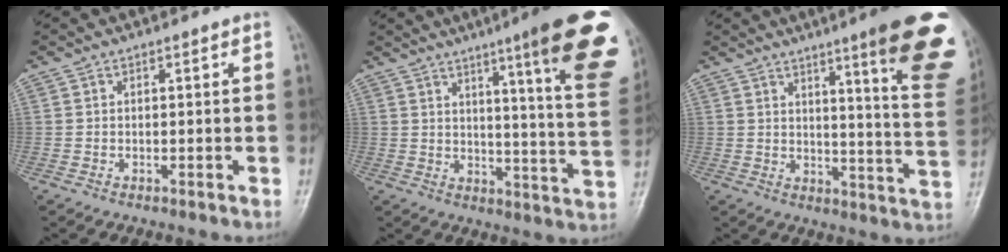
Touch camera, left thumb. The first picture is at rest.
{"total": 21.8, "force": [12.3, 2.5, 17.8], "torque": [-0.207, -0.057, 0.153]}
{"total": 20.0, "force": [11.4, 2.6, 16.2], "torque": [-0.176, -0.061, 0.141]}